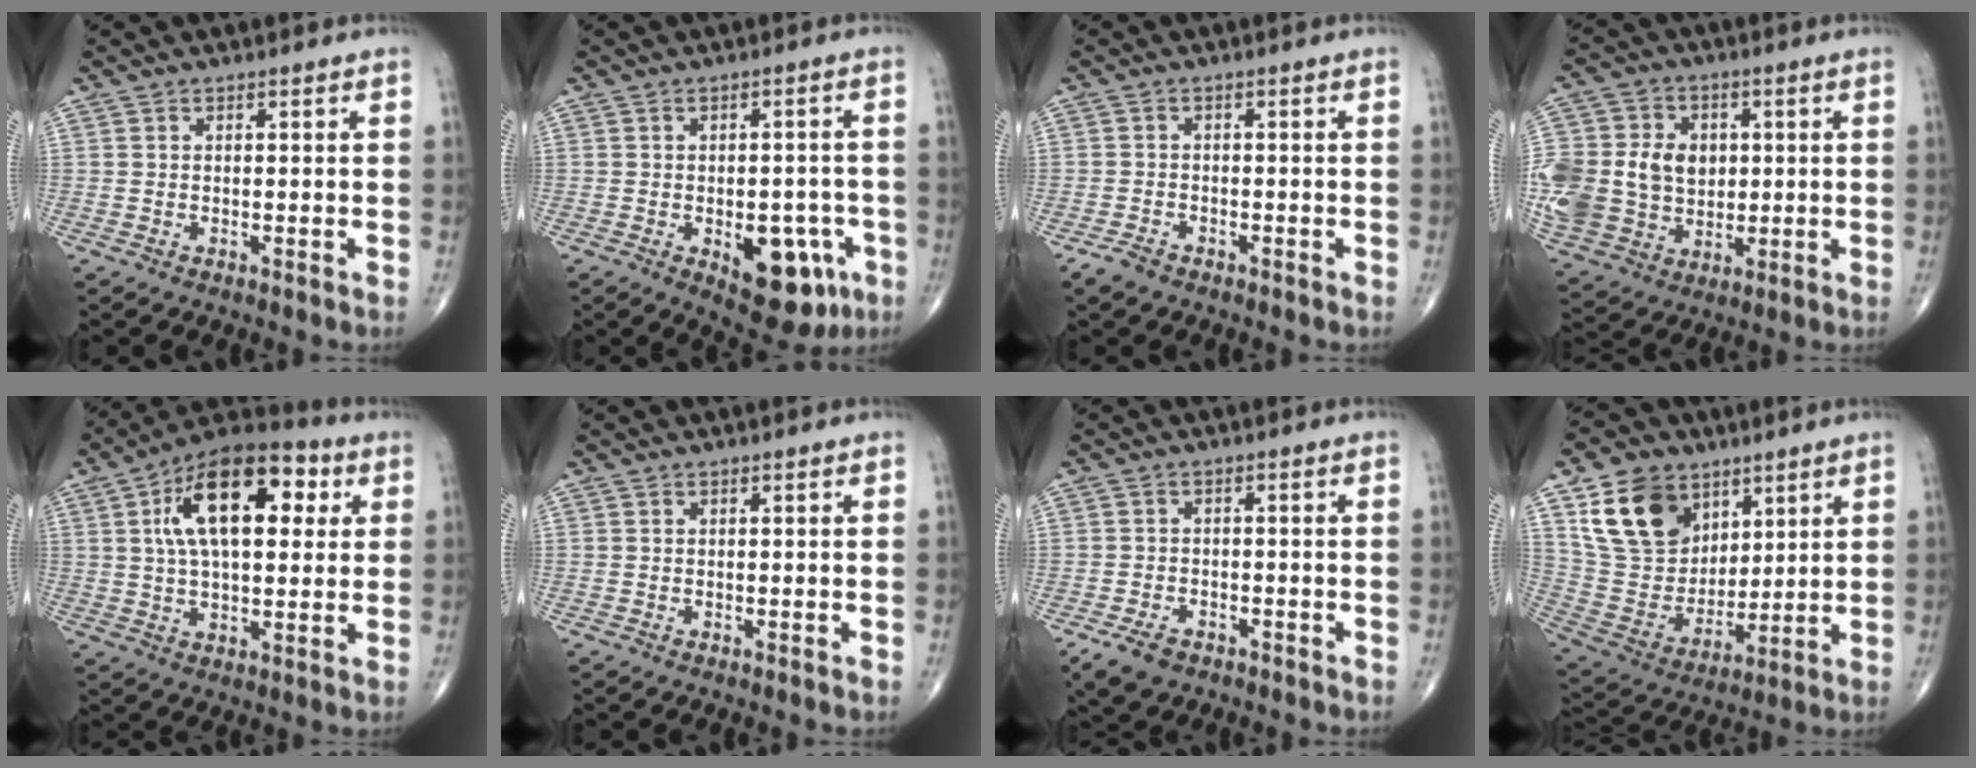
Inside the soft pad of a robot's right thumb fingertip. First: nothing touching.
{"total": 12.3, "force": [-4.6, 6.6, 9.3], "torque": [-0.085, 0.015, -0.050]}
{"total": 2.4, "force": [-1.8, 1.4, 0.9], "torque": [-0.021, 0.003, -0.030]}
{"total": 25.4, "force": [0.9, 20.7, 14.7], "torque": [-0.342, 0.031, 0.038]}
{"total": 19.3, "force": [5.2, 9.7, 15.9], "torque": [-0.231, 0.013, 0.075]}
{"total": 0.0}
{"total": 5.0, "force": [-3.0, 3.1, 2.3], "torque": [-0.042, 0.004, -0.049]}
{"total": 17.2, "force": [8.6, 12.3, 8.5], "torque": [-0.129, -0.035, 0.173]}